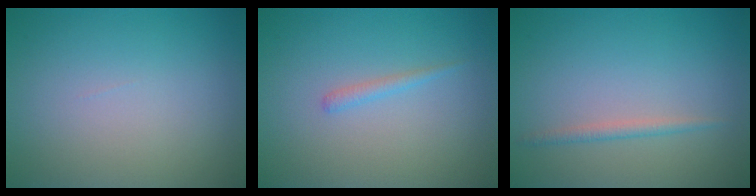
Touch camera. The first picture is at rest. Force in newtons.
{"total": 0.9, "press": 0.9, "slide": 0.1}
{"total": 1.2, "press": 1.2, "slide": 0.0}